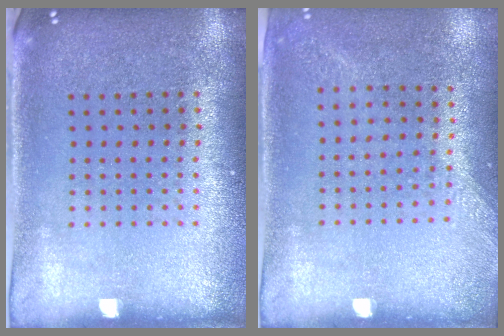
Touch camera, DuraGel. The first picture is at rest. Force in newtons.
{"total": 1.3, "press": 1.0, "slide": 0.9}